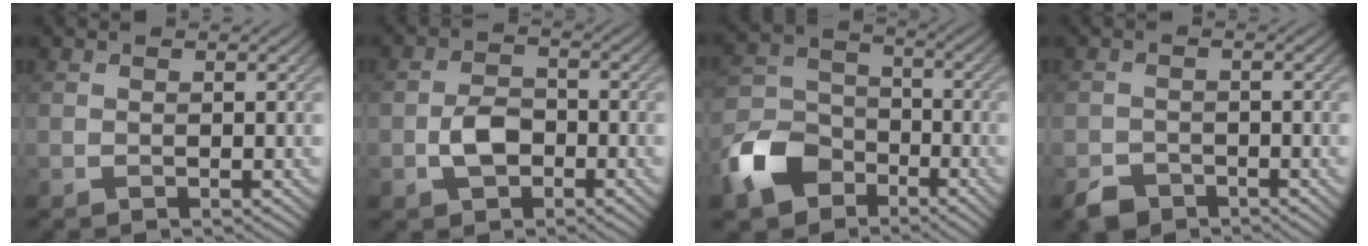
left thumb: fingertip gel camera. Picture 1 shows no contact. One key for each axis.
{"total": 4.2, "fx": -1.7, "fy": 2.8, "fz": 2.7, "tx": -0.058, "ty": 0.003, "tz": -0.037}
{"total": 9.8, "fx": -5.6, "fy": 6.6, "fz": 4.6, "tx": -0.120, "ty": -0.012, "tz": -0.129}
{"total": 2.9, "fx": -2.3, "fy": 1.6, "fz": 0.8, "tx": -0.016, "ty": -0.005, "tz": -0.049}